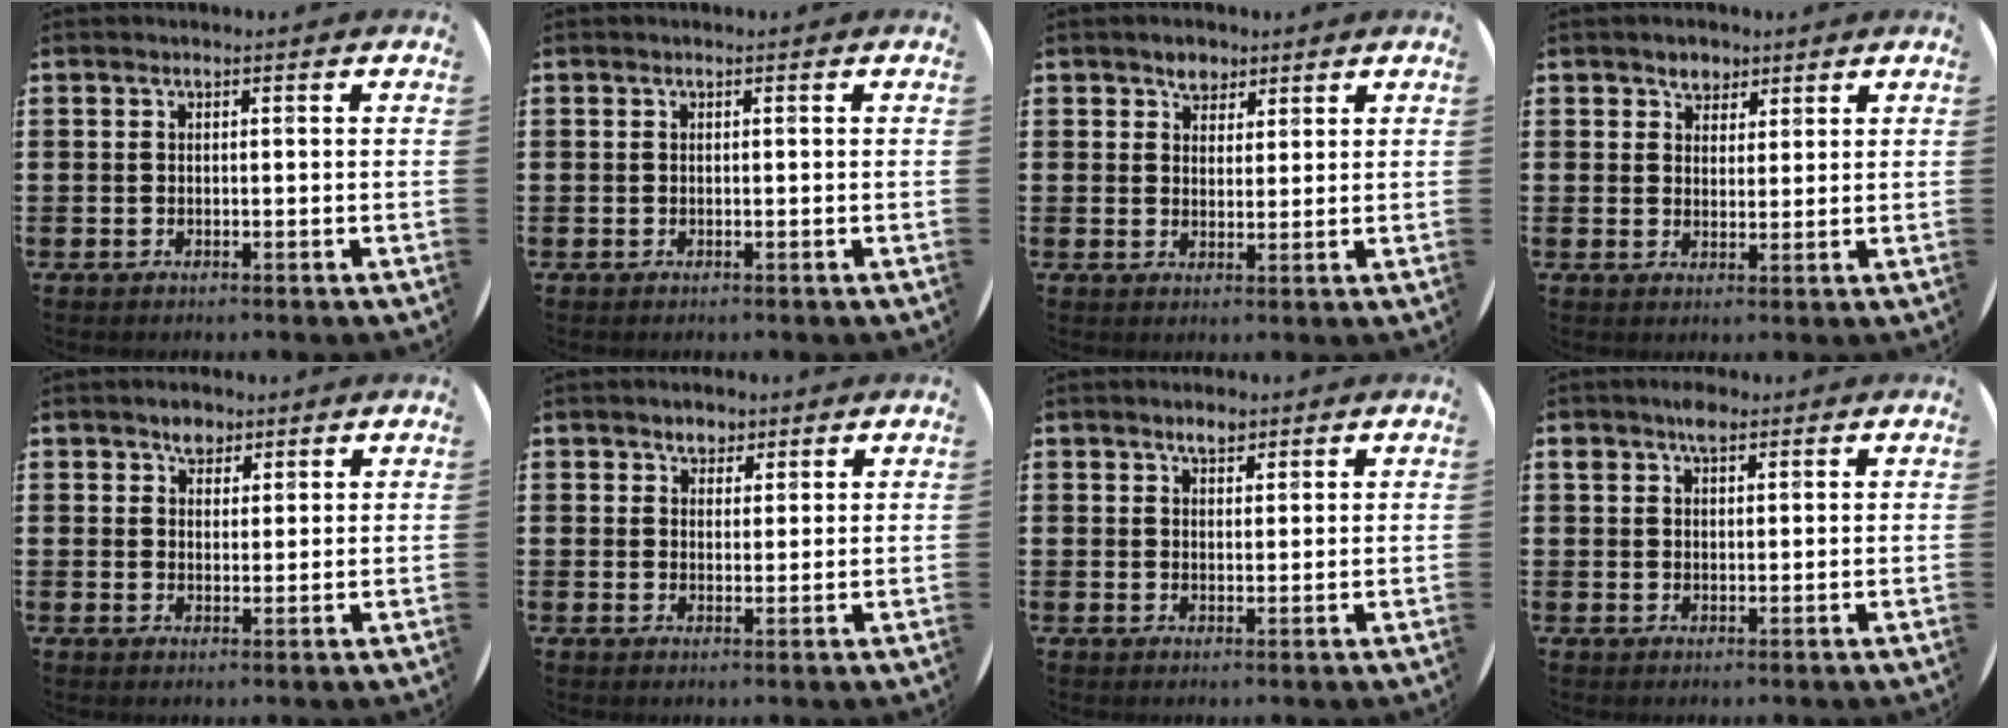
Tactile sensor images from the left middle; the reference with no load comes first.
{"total": 0.0}
{"total": 3.0, "force": [2.4, 1.8, 0.4], "torque": [0.004, 0.001, 0.042]}
{"total": 2.8, "force": [2.2, 1.8, 0.1], "torque": [0.008, 0.003, 0.039]}
{"total": 2.7, "force": [2.1, 1.6, 0.6], "torque": [0.003, -0.002, 0.036]}
{"total": 2.5, "force": [2.0, 1.5, 0.1], "torque": [0.002, 0.006, 0.035]}
{"total": 2.5, "force": [2.1, 1.1, 0.9], "torque": [-0.011, 0.001, 0.037]}
{"total": 3.1, "force": [2.3, 1.6, 1.4], "torque": [-0.014, 0.001, 0.038]}